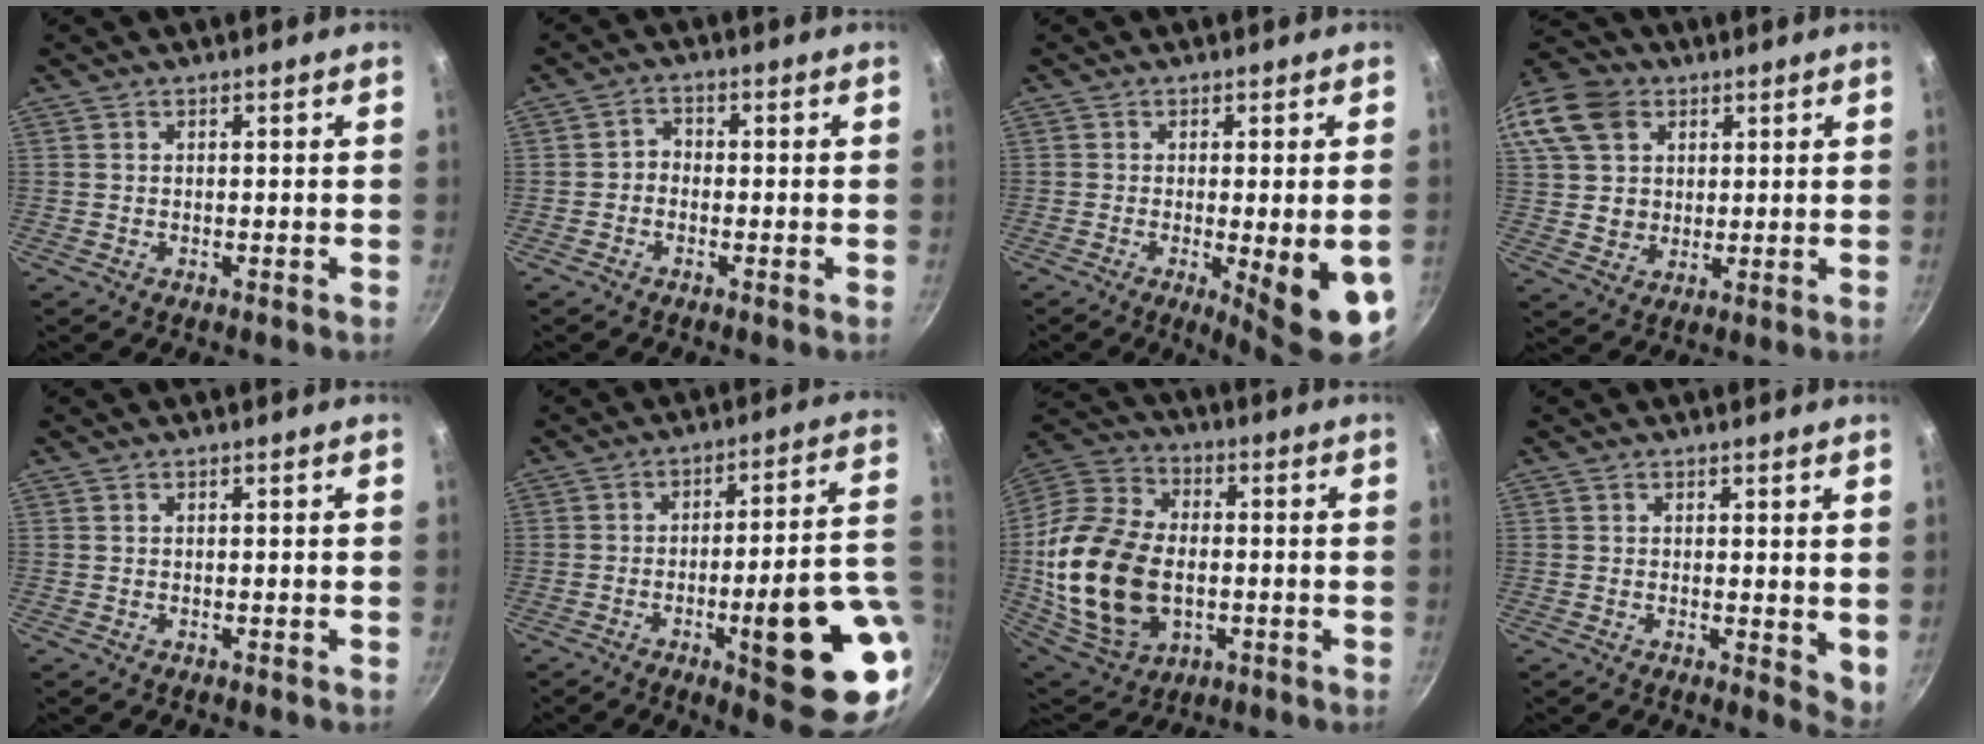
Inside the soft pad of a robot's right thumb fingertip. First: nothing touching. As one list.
[{"total": 2.1, "force": [-0.9, 1.6, 0.9], "torque": [-0.011, 0.016, -0.024]}, {"total": 11.5, "force": [-3.2, 2.4, 10.8], "torque": [-0.130, -0.011, -0.034]}, {"total": 18.7, "force": [7.1, 14.8, 9.0], "torque": [-0.194, 0.022, 0.133]}, {"total": 0.0}, {"total": 20.1, "force": [-4.5, 4.2, 19.2], "torque": [-0.232, 0.015, -0.055]}, {"total": 23.5, "force": [-2.3, 15.8, 17.2], "torque": [-0.333, 0.016, -0.033]}, {"total": 4.0, "force": [0.9, 1.9, 3.4], "torque": [-0.038, -0.007, 0.013]}]